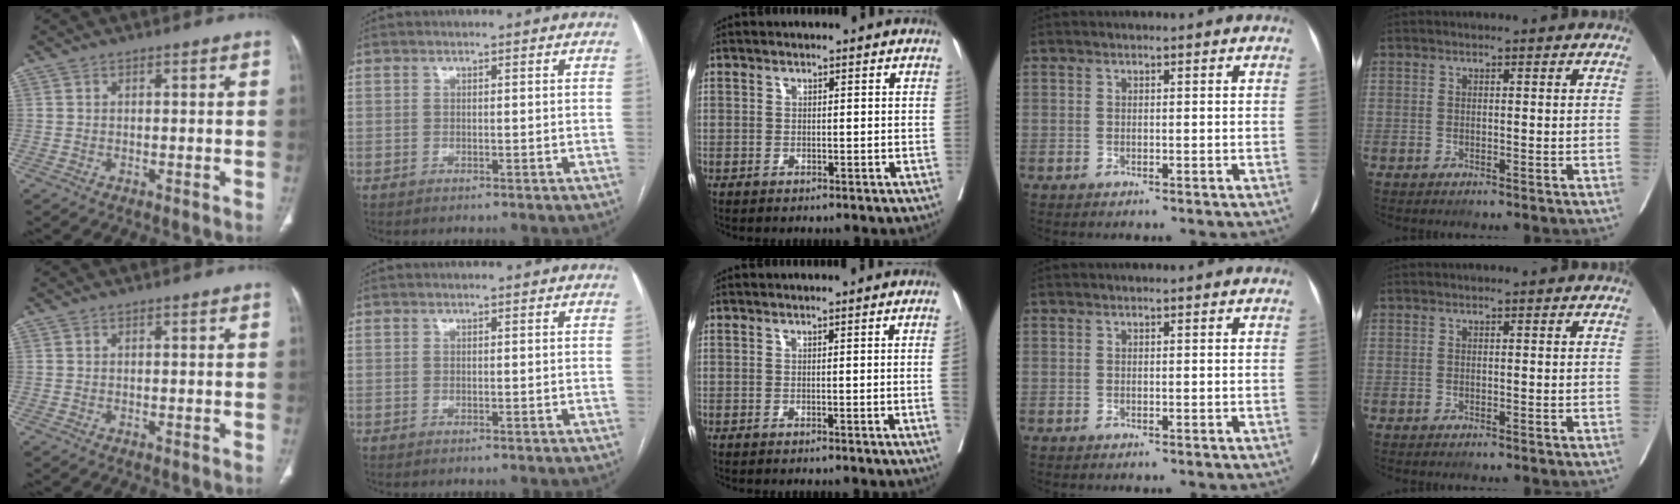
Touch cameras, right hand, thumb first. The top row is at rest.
{"middle": {"total": 2.6, "force": [-0.2, -1.1, 2.4], "torque": [-0.038, -0.006, 0.001]}}